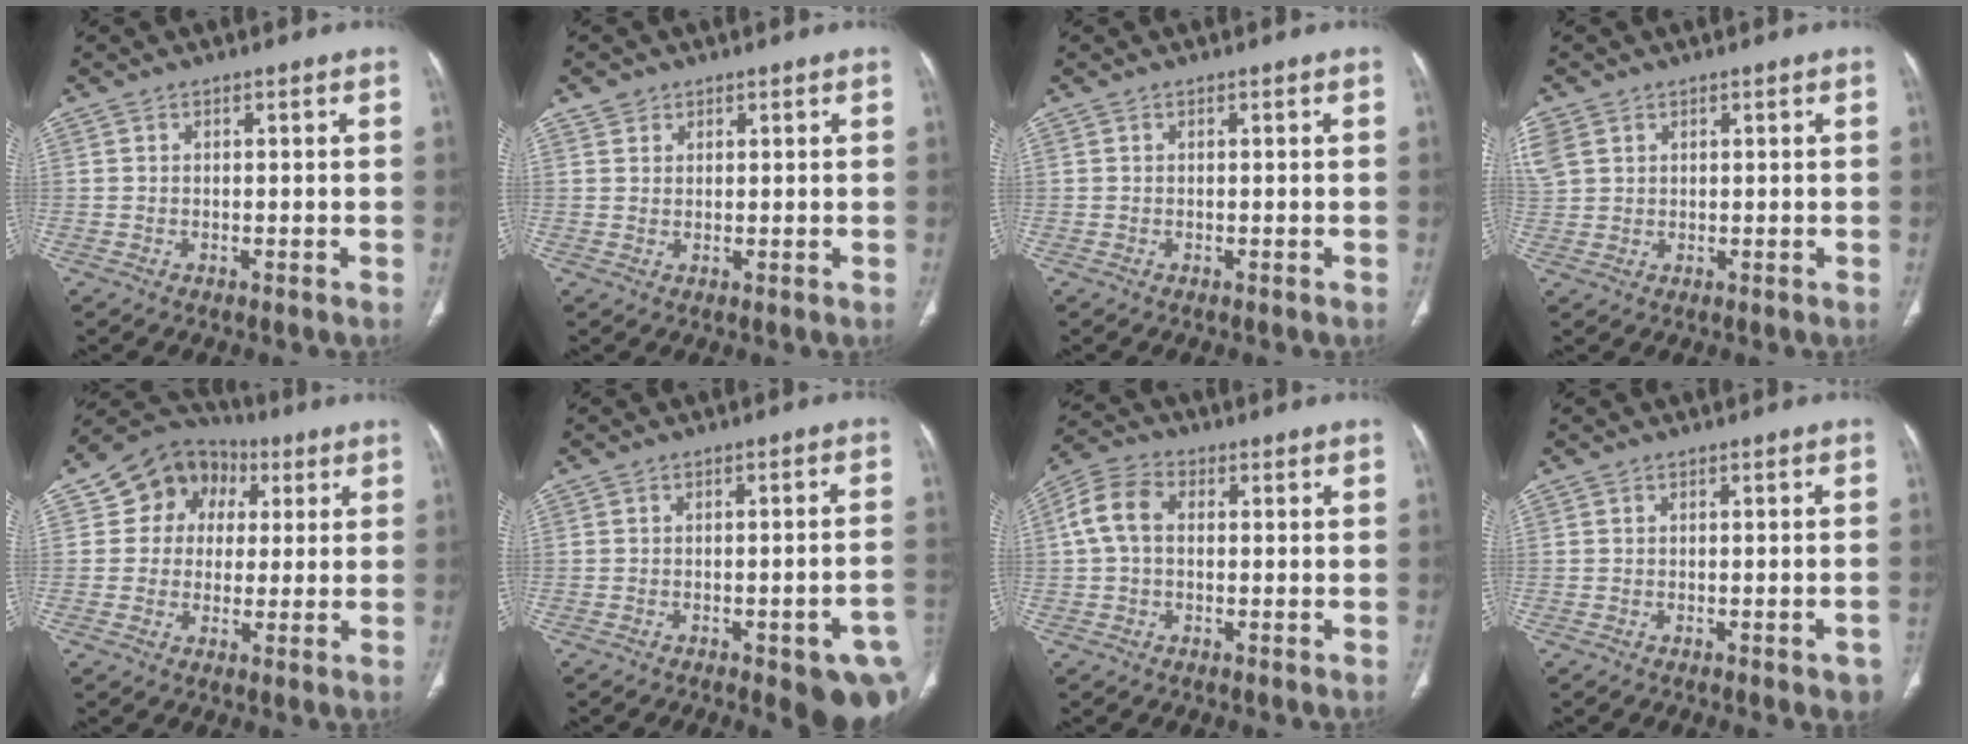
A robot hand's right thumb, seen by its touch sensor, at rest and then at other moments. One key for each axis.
{"total": 1.9, "fx": 1.2, "fy": 1.5, "fz": 0.2, "tx": 0.011, "ty": -0.005, "tz": 0.016}
{"total": 0.0}
{"total": 6.9, "fx": 2.8, "fy": 5.5, "fz": 3.1, "tx": -0.097, "ty": 0.015, "tz": 0.068}
{"total": 11.3, "fx": 2.7, "fy": 9.9, "fz": 4.6, "tx": -0.034, "ty": 0.014, "tz": 0.035}
{"total": 12.4, "fx": -5.2, "fy": 3.3, "fz": 10.7, "tx": -0.108, "ty": 0.025, "tz": -0.056}
{"total": 6.9, "fx": 0.4, "fy": 4.7, "fz": 5.1, "tx": -0.102, "ty": 0.022, "tz": 0.001}
{"total": 3.5, "fx": -1.9, "fy": 0.9, "fz": 2.9, "tx": -0.027, "ty": 0.011, "tz": -0.018}